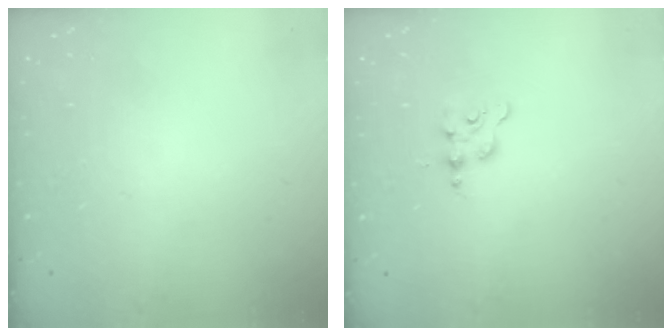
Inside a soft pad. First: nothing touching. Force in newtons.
{"total": 1.4, "press": 1.3, "slide": 0.3}